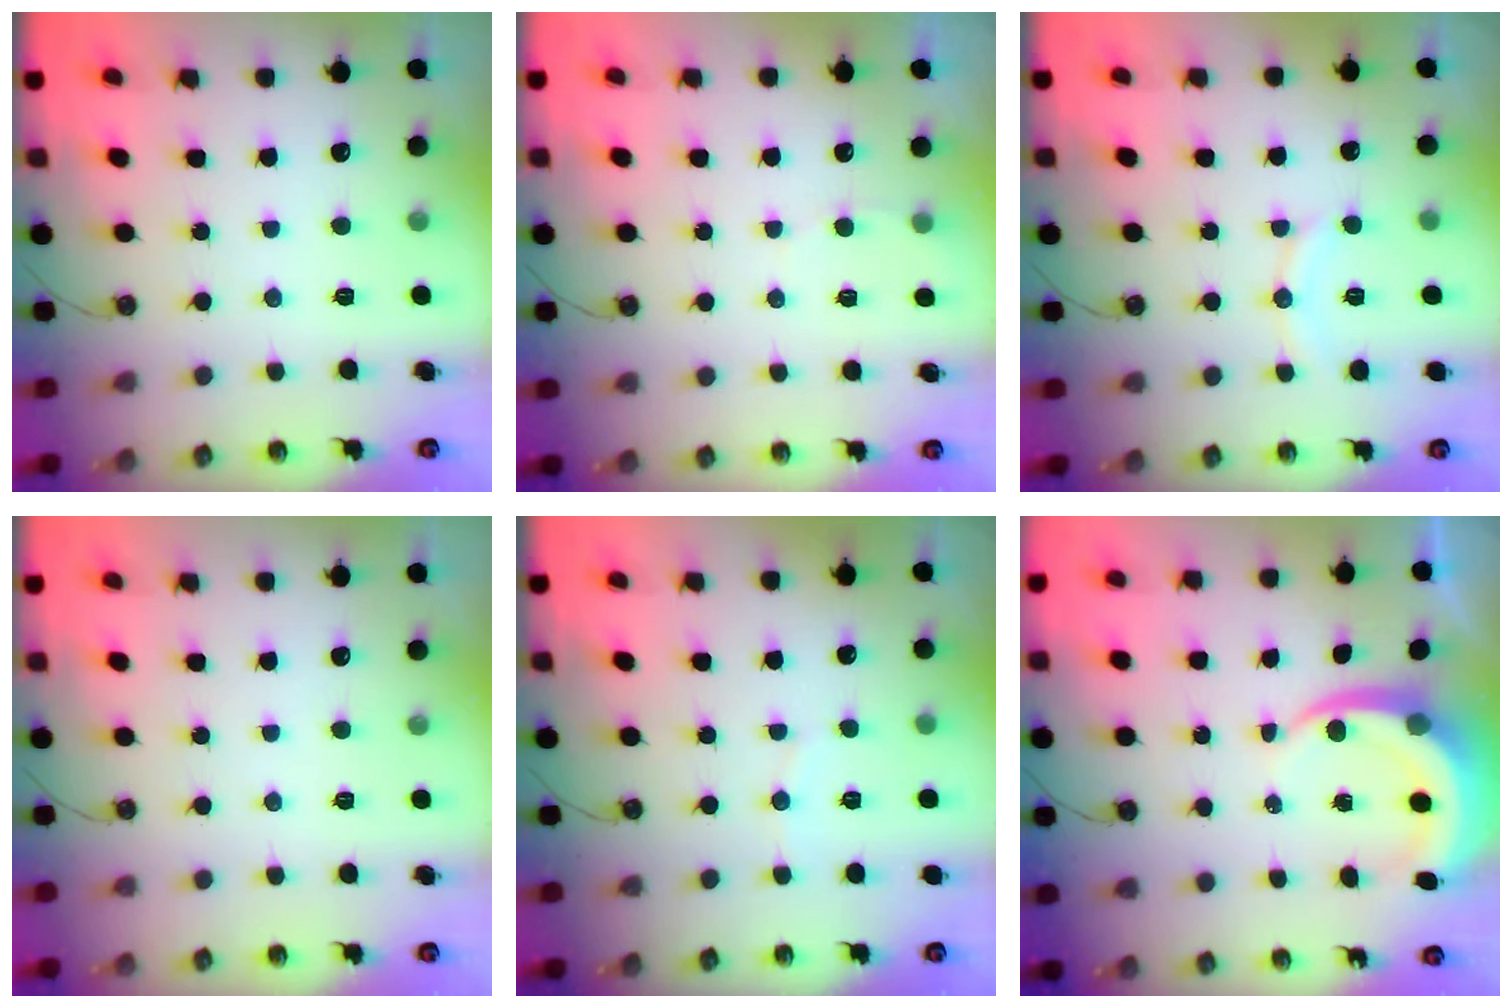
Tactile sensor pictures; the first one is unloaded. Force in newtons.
{"total": 3.3, "press": 3.3, "slide": 0.3}
{"total": 6.9, "press": 6.8, "slide": 0.8}
{"total": 0.0}
{"total": 3.4, "press": 3.2, "slide": 1.3}
{"total": 6.1, "press": 6.1, "slide": 0.7}